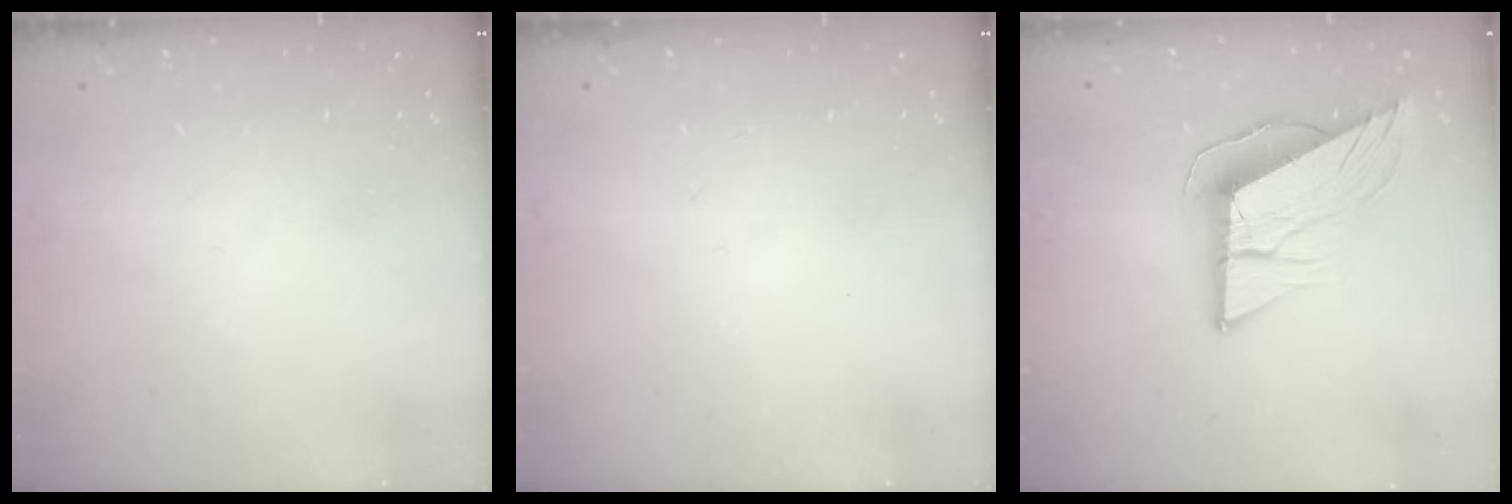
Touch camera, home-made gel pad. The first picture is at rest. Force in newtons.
{"total": 0.0}
{"total": 12.4, "press": 12.3, "slide": 1.5}